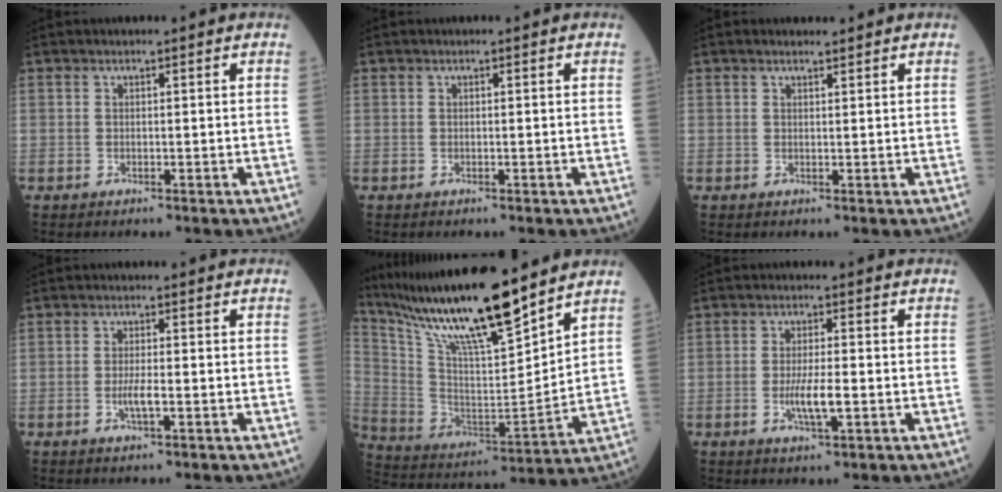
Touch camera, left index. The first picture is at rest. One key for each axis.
{"total": 0.0}
{"total": 0.8, "fx": 0.7, "fy": 0.1, "fz": 0.1, "tx": -0.010, "ty": -0.004, "tz": 0.012}
{"total": 2.5, "fx": -0.8, "fy": 0.2, "fz": 2.3, "tx": -0.049, "ty": -0.006, "tz": -0.016}
{"total": 20.0, "fx": 16.1, "fy": 1.3, "fz": 11.7, "tx": -0.217, "ty": -0.004, "tz": 0.299}
{"total": 4.5, "fx": -1.3, "fy": 0.5, "fz": 4.3, "tx": -0.087, "ty": -0.010, "tz": -0.022}